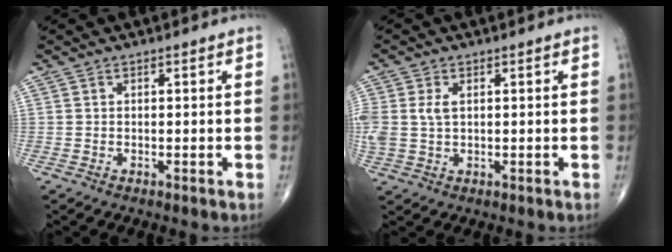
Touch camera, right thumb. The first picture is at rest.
{"total": 5.0, "force": [0.9, 3.2, 3.8], "torque": [-0.099, 0.009, 0.023]}